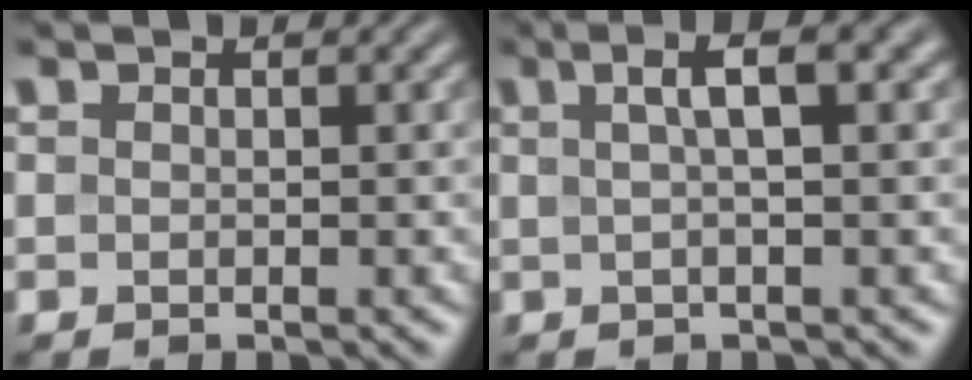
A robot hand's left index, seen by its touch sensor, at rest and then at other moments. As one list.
[{"total": 4.0, "force": [1.3, 0.9, 3.7], "torque": [-0.057, 0.011, 0.018]}]